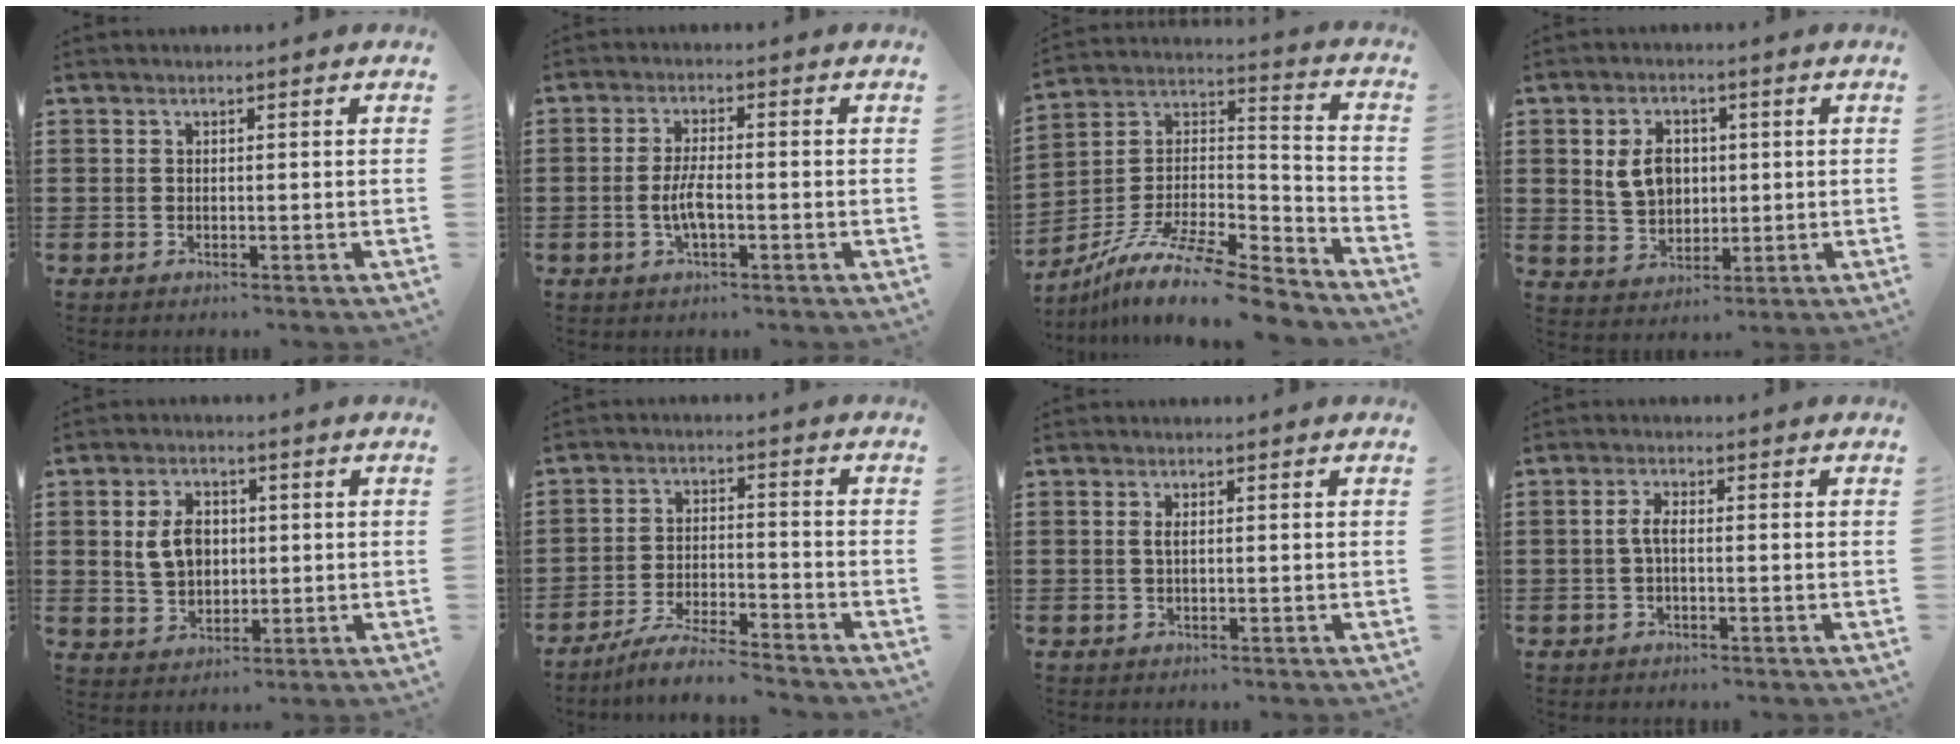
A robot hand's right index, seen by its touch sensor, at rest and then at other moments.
{"total": 4.3, "force": [-0.9, 1.2, 4.0], "torque": [-0.085, -0.001, -0.022]}
{"total": 12.2, "force": [-9.7, 2.4, 6.9], "torque": [-0.131, 0.017, -0.189]}
{"total": 6.0, "force": [1.0, 4.4, 3.9], "torque": [-0.088, 0.008, 0.012]}
{"total": 5.7, "force": [0.7, 4.0, 4.0], "torque": [-0.094, 0.005, 0.004]}
{"total": 5.6, "force": [-5.3, 0.0, 1.8], "torque": [-0.045, -0.006, -0.103]}
{"total": 1.1, "force": [0.1, 0.3, 1.0], "torque": [-0.021, 0.002, 0.002]}
{"total": 2.4, "force": [-0.5, 0.7, 2.2], "torque": [-0.057, -0.004, -0.015]}